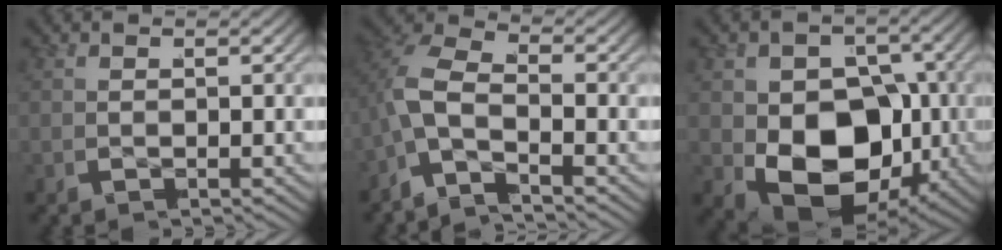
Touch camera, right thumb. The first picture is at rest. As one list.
[{"total": 5.9, "force": [-1.6, 4.0, 4.1], "torque": [-0.115, -0.026, -0.035]}, {"total": 15.4, "force": [-2.5, 10.8, 10.7], "torque": [-0.228, -0.073, -0.012]}]